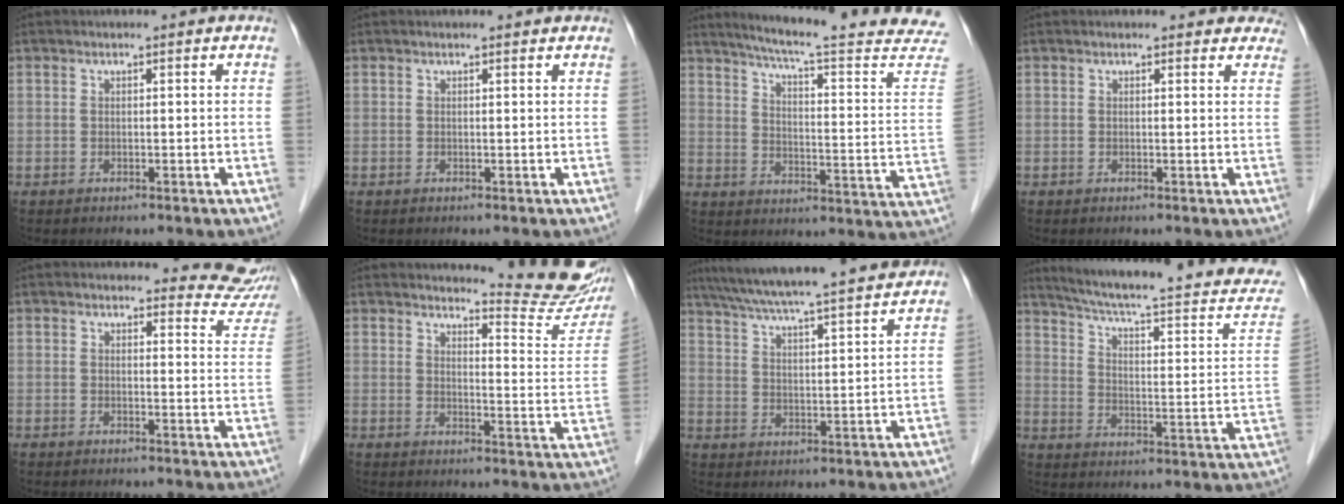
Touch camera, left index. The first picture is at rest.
{"total": 1.5, "force": [1.4, 0.4, 0.4], "torque": [-0.012, 0.016, 0.012]}
{"total": 24.8, "force": [22.3, 0.0, 10.7], "torque": [-0.152, -0.084, 0.272]}
{"total": 5.2, "force": [4.6, 2.3, 0.8], "torque": [0.017, 0.004, 0.029]}
{"total": 6.7, "force": [6.4, 2.1, -0.4], "torque": [0.036, -0.028, 0.038]}
{"total": 11.8, "force": [11.5, 0.5, 2.7], "torque": [-0.025, -0.075, 0.120]}
{"total": 20.3, "force": [18.1, 0.1, 9.2], "torque": [-0.161, 0.013, 0.258]}
{"total": 25.0, "force": [22.2, 1.7, 11.3], "torque": [-0.164, -0.045, 0.288]}